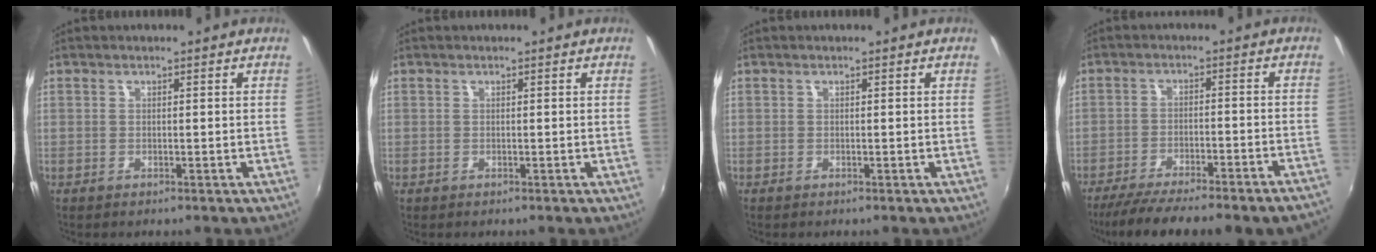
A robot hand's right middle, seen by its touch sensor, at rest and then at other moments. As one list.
[{"total": 0.0}, {"total": 0.0}, {"total": 14.4, "force": [-12.4, 0.4, 7.2], "torque": [-0.134, -0.031, -0.180]}]